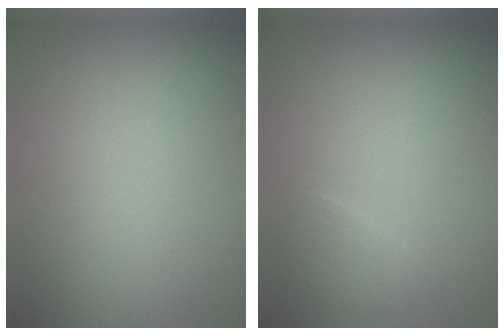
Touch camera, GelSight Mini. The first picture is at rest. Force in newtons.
{"total": 1.3, "press": 1.3, "slide": 0.1}